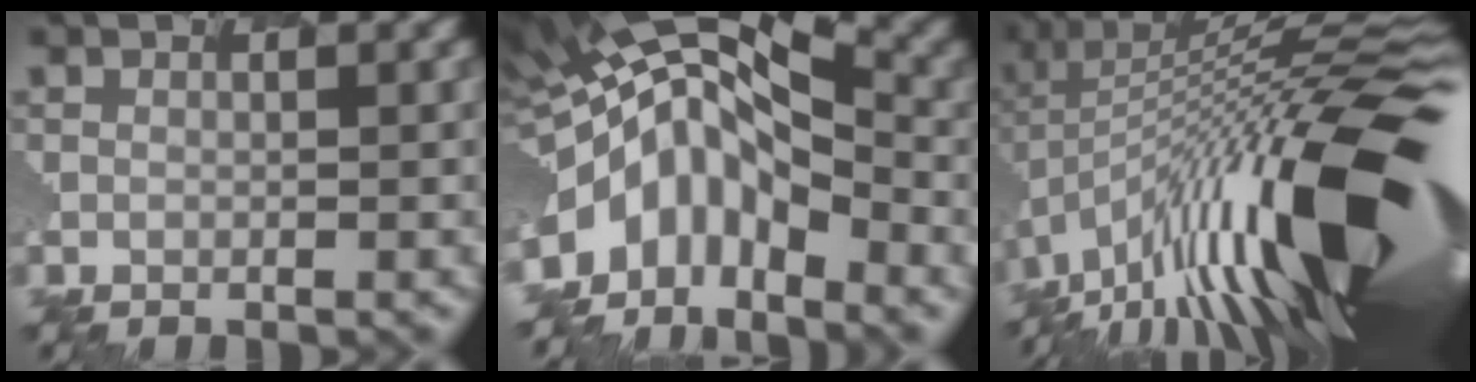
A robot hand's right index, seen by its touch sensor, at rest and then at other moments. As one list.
[{"total": 8.2, "force": [-3.1, 3.9, 6.5], "torque": [-0.133, 0.004, -0.072]}, {"total": 17.4, "force": [-3.2, 5.6, 16.2], "torque": [-0.230, 0.022, -0.078]}]